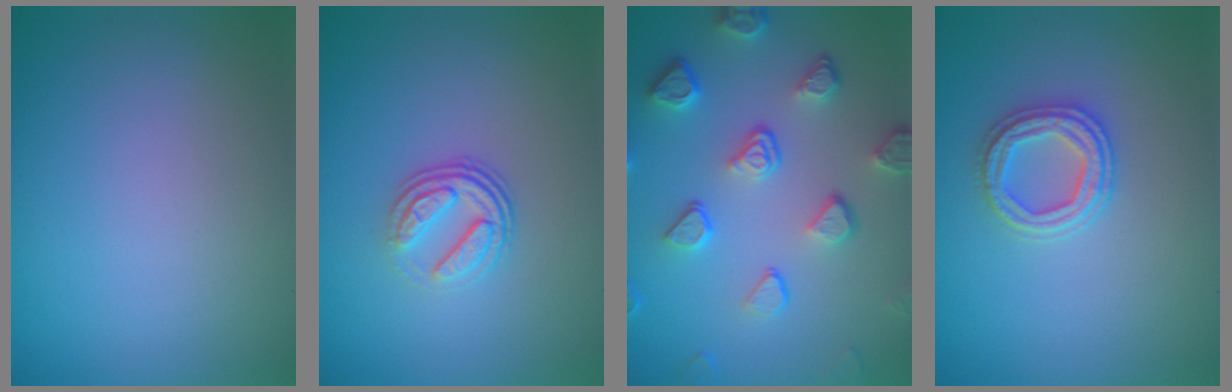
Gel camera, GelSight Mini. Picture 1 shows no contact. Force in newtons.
{"total": 3.5, "press": 2.4, "slide": 2.5}
{"total": 5.4, "press": 4.1, "slide": 3.4}
{"total": 2.8, "press": 2.7, "slide": 0.8}